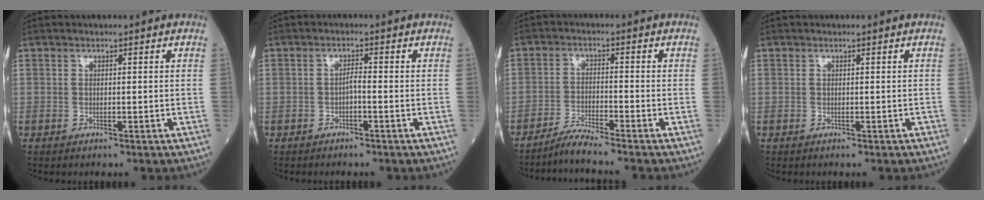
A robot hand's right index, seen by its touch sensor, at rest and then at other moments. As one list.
[{"total": 1.4, "force": [-0.6, 0.1, 1.2], "torque": [-0.020, 0.003, -0.013]}, {"total": 4.4, "force": [-4.0, -1.5, 1.1], "torque": [-0.028, -0.021, -0.080]}, {"total": 0.0}]